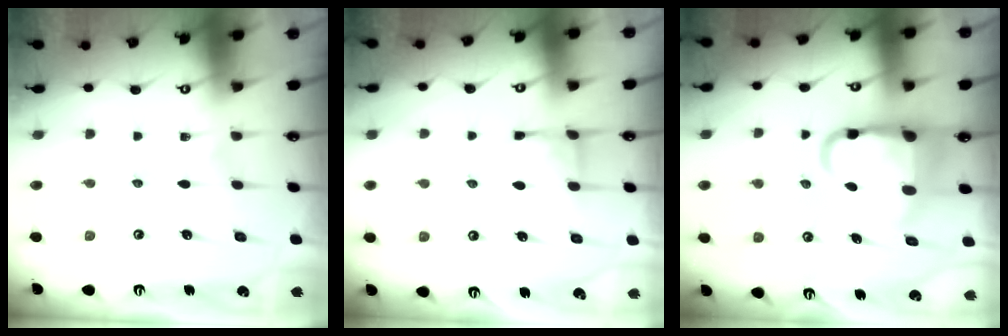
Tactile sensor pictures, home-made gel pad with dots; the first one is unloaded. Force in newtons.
{"total": 4.9, "press": 4.8, "slide": 0.9}
{"total": 10.9, "press": 10.7, "slide": 2.0}